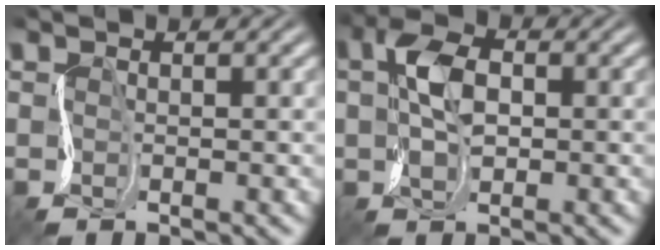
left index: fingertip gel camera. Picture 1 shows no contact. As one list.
[{"total": 4.1, "force": [0.6, 2.4, 3.3], "torque": [-0.067, 0.013, 0.002]}]